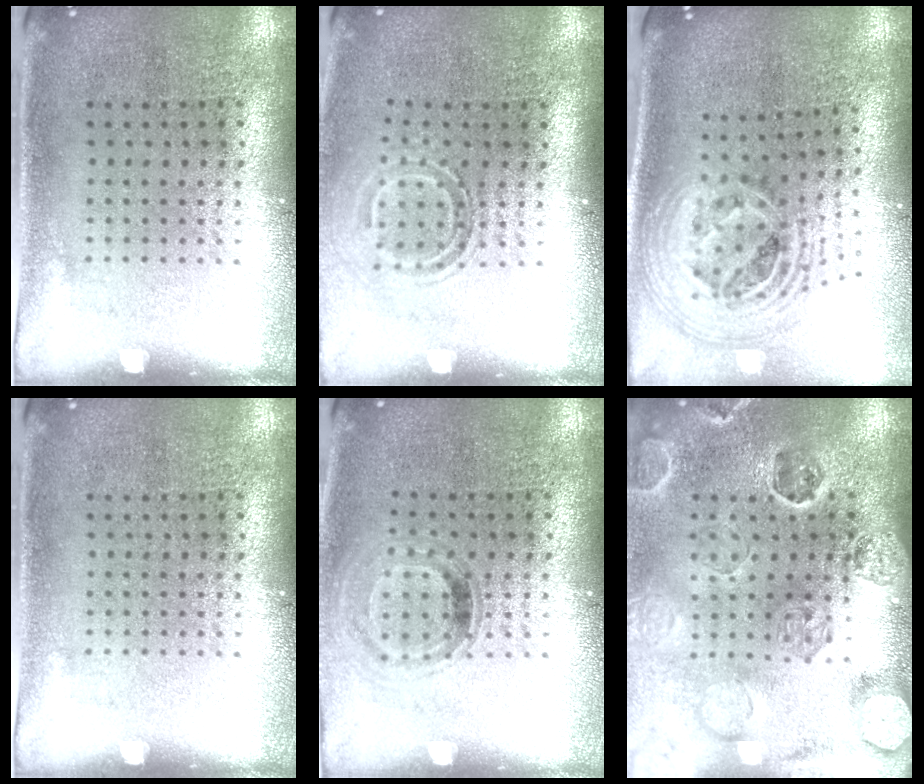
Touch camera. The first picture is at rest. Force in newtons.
{"total": 1.6, "press": 1.0, "slide": 1.2}
{"total": 2.6, "press": 1.9, "slide": 1.8}
{"total": 0.0}
{"total": 0.9, "press": 0.9, "slide": 0.3}
{"total": 2.6, "press": 2.6, "slide": 0.3}